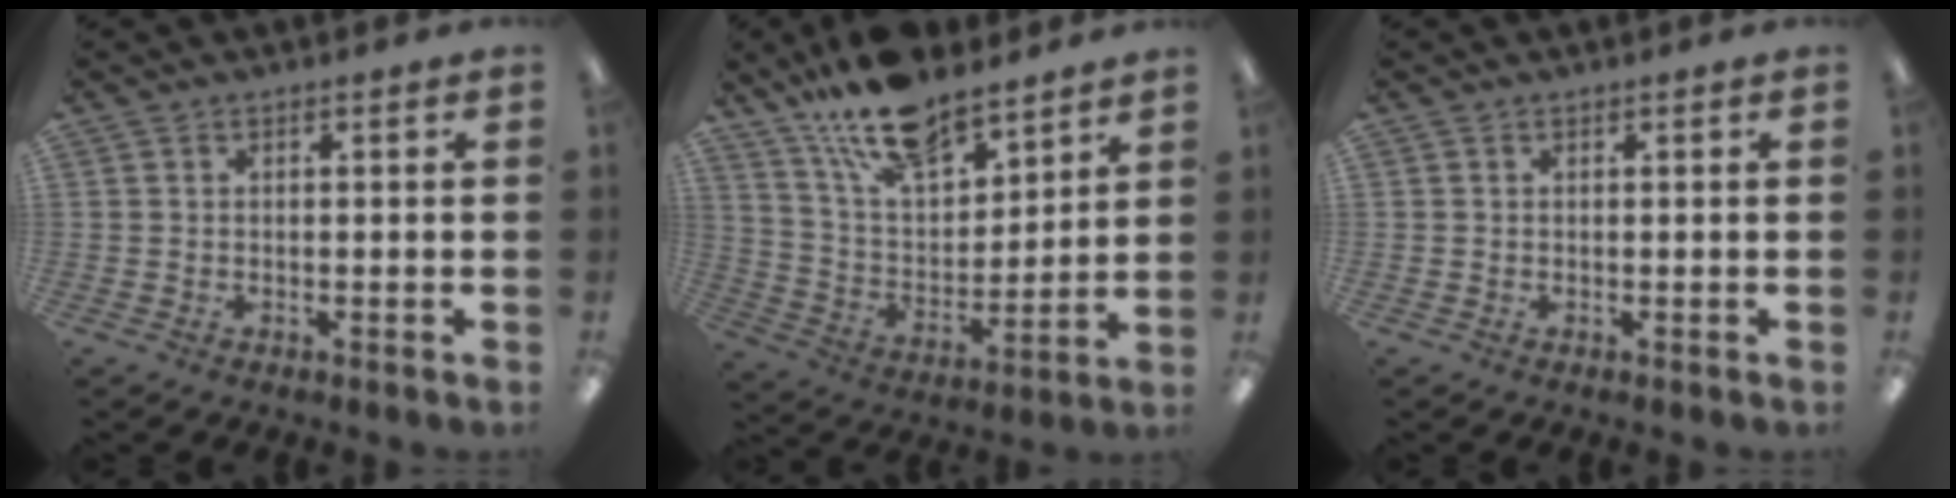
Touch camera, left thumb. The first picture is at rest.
{"total": 16.7, "force": [13.4, 6.4, 7.6], "torque": [-0.152, -0.073, 0.243]}
{"total": 0.0}